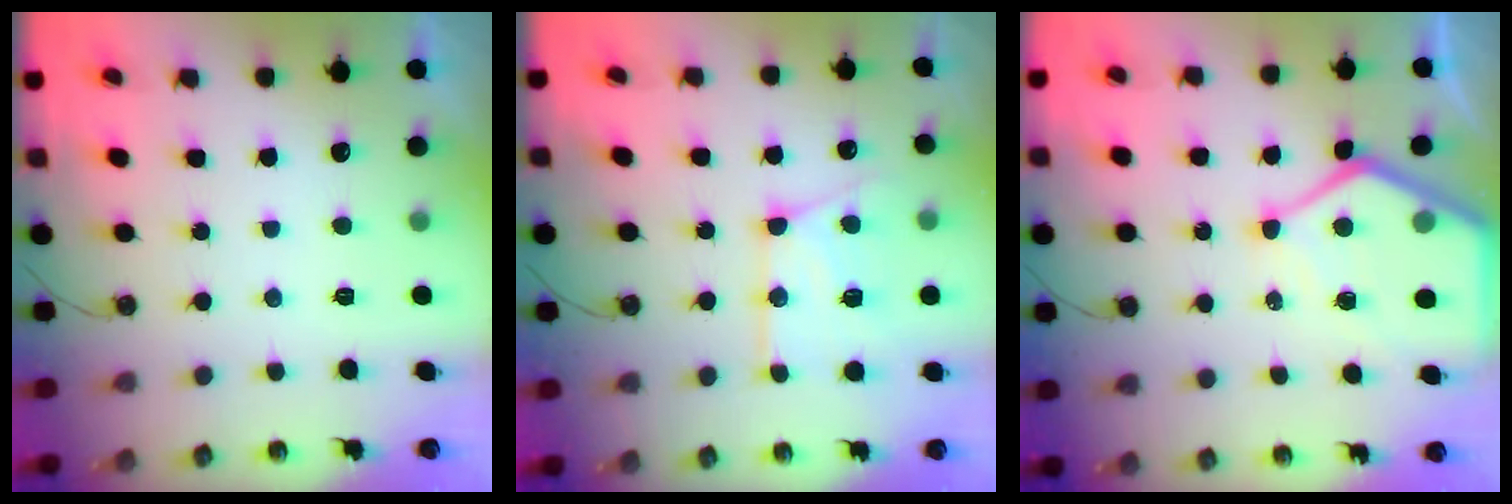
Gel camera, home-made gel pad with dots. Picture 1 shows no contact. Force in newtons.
{"total": 14.7, "press": 14.6, "slide": 1.4}
{"total": 14.2, "press": 14.2, "slide": 1.2}